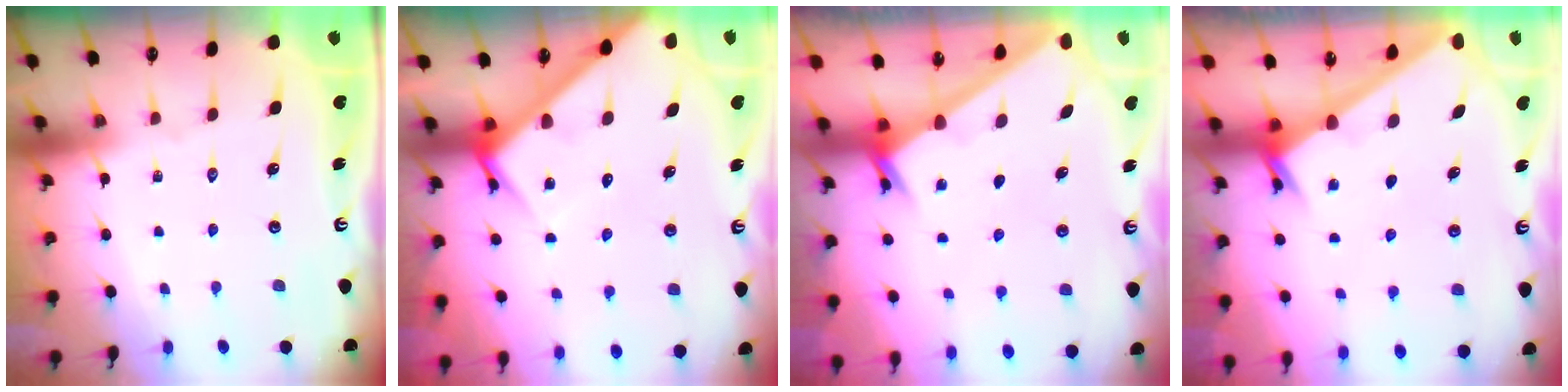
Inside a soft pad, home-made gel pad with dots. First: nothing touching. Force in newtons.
{"total": 5.3, "press": 5.3, "slide": 0.4}
{"total": 2.3, "press": 2.3, "slide": 0.2}
{"total": 2.3, "press": 2.3, "slide": 0.3}